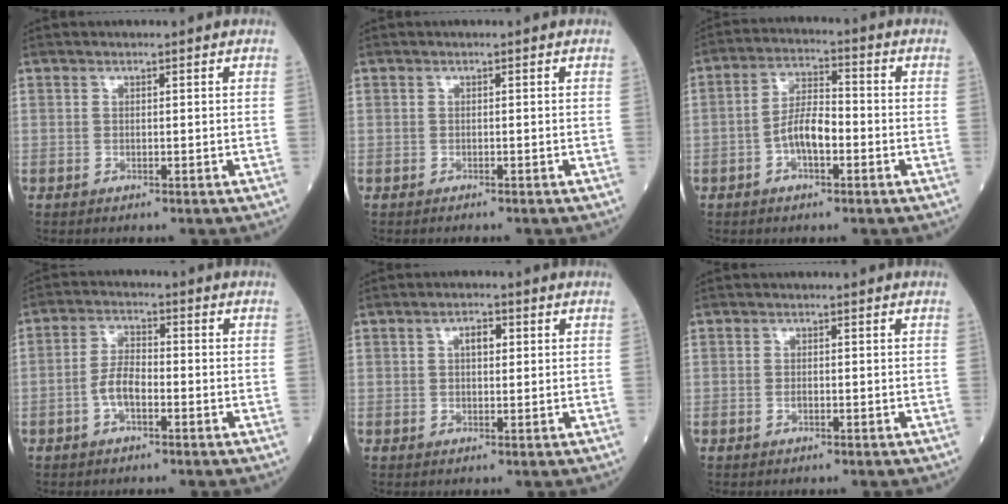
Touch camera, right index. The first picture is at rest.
{"total": 0.8, "force": [-0.7, 0.0, 0.3], "torque": [-0.008, -0.003, -0.009]}
{"total": 6.4, "force": [-2.0, 2.3, 5.6], "torque": [-0.115, 0.013, -0.039]}
{"total": 4.7, "force": [-1.6, 1.9, 3.9], "torque": [-0.081, 0.011, -0.035]}
{"total": 2.7, "force": [0.7, 1.3, 2.2], "torque": [-0.039, 0.005, 0.011]}
{"total": 0.8, "force": [-0.3, 0.3, 0.7], "torque": [-0.015, 0.001, -0.004]}